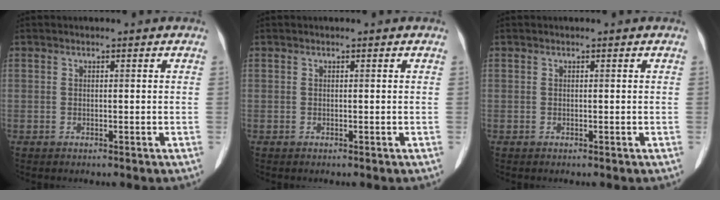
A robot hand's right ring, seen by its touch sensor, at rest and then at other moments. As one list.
[{"total": 0.0}, {"total": 0.0}]